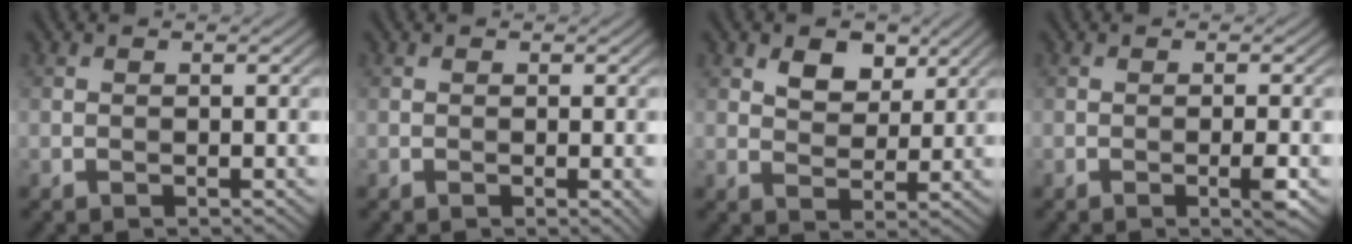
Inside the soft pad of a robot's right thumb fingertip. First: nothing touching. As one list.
[{"total": 1.1, "force": [-0.2, 0.1, 1.1], "torque": [-0.018, -0.004, -0.003]}, {"total": 4.4, "force": [2.4, 2.8, 2.4], "torque": [-0.046, -0.005, 0.040]}, {"total": 2.0, "force": [-0.7, 0.1, 1.9], "torque": [-0.032, 0.002, -0.013]}]